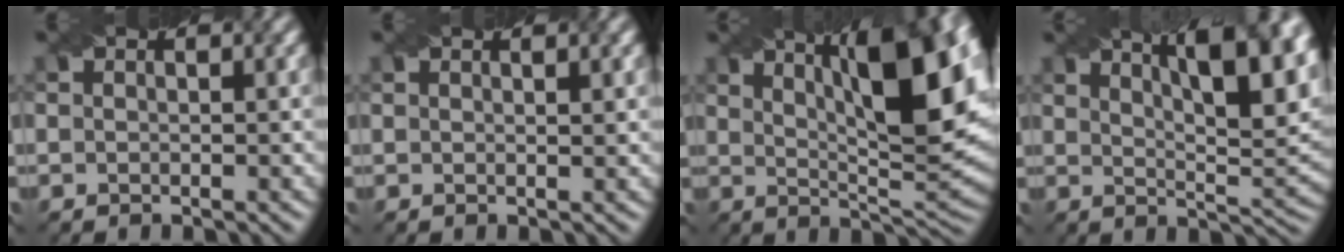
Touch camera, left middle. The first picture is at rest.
{"total": 1.3, "force": [0.9, 0.3, 0.8], "torque": [-0.011, 0.000, 0.010]}
{"total": 14.1, "force": [5.3, 4.4, 12.4], "torque": [-0.144, 0.017, 0.076]}
{"total": 13.2, "force": [7.3, 4.3, 10.1], "torque": [-0.107, 0.032, 0.090]}